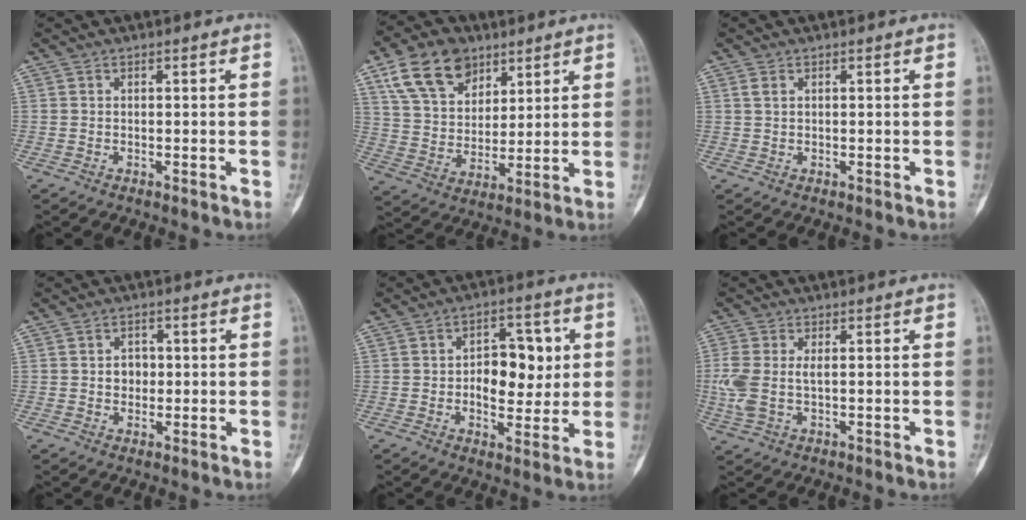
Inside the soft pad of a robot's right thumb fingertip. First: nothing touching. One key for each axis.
{"total": 14.4, "fx": 8.1, "fy": 9.5, "fz": 7.3, "tx": -0.105, "ty": -0.023, "tz": 0.154}
{"total": 1.3, "fx": 0.6, "fy": 0.8, "fz": 0.8, "tx": -0.019, "ty": 0.004, "tz": 0.015}
{"total": 3.0, "fx": 0.1, "fy": 2.5, "fz": 1.5, "tx": -0.001, "ty": 0.004, "tz": 0.001}
{"total": 10.4, "fx": 0.9, "fy": 6.6, "fz": 8.0, "tx": -0.067, "ty": 0.004, "tz": 0.016}
{"total": 6.6, "fx": 0.2, "fy": 3.7, "fz": 5.4, "tx": -0.151, "ty": 0.005, "tz": 0.007}